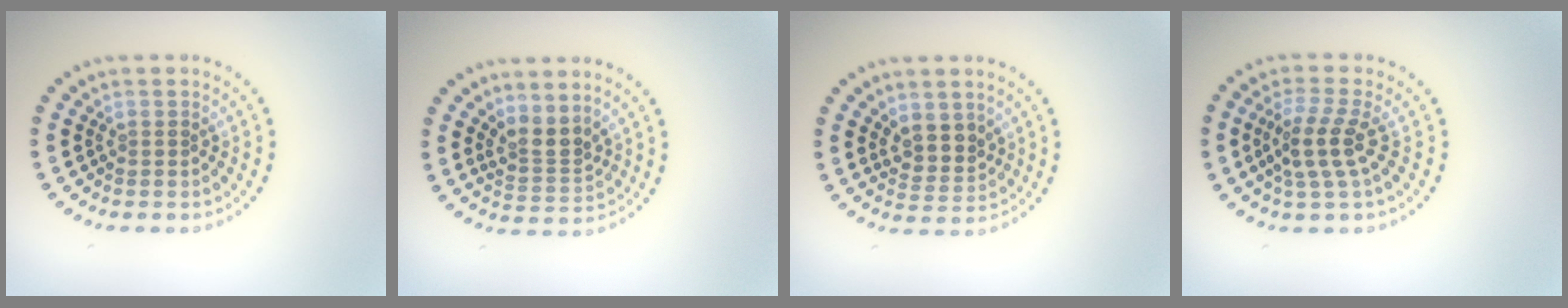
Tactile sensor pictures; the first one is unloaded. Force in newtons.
{"total": 2.6, "press": 1.9, "slide": 1.7}
{"total": 2.6, "press": 2.2, "slide": 1.4}
{"total": 3.3, "press": 2.8, "slide": 1.7}